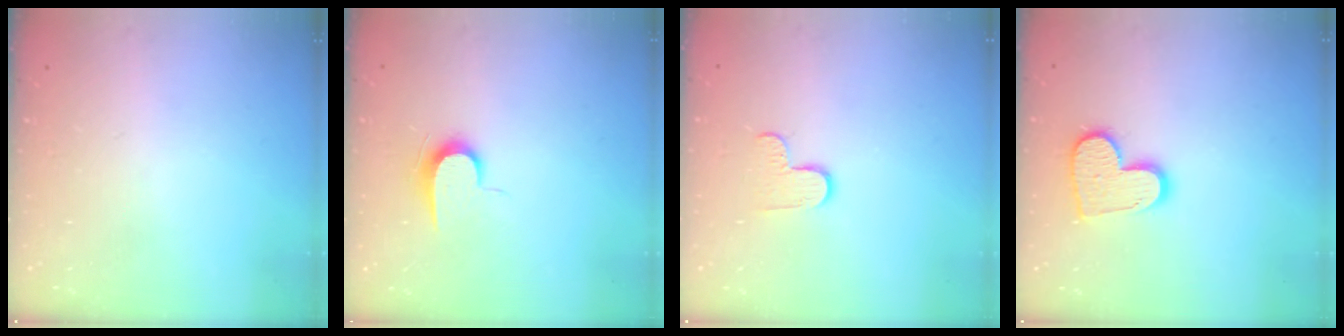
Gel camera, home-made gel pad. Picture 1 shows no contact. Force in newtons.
{"total": 6.4, "press": 6.3, "slide": 0.7}
{"total": 4.5, "press": 4.5, "slide": 0.4}
{"total": 13.0, "press": 13.0, "slide": 1.0}